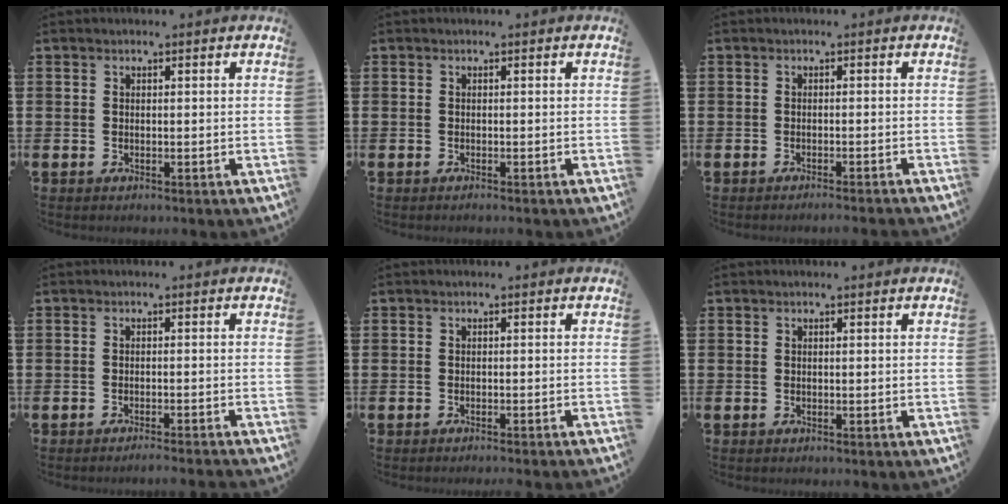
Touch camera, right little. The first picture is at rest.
{"total": 0.0}
{"total": 0.8, "force": [-0.8, -0.2, 0.2], "torque": [-0.001, 0.000, -0.016]}
{"total": 1.2, "force": [-1.1, -0.3, 0.3], "torque": [-0.003, 0.001, -0.022]}
{"total": 0.7, "force": [-0.7, -0.3, 0.1], "torque": [0.000, 0.000, -0.014]}
{"total": 0.0}